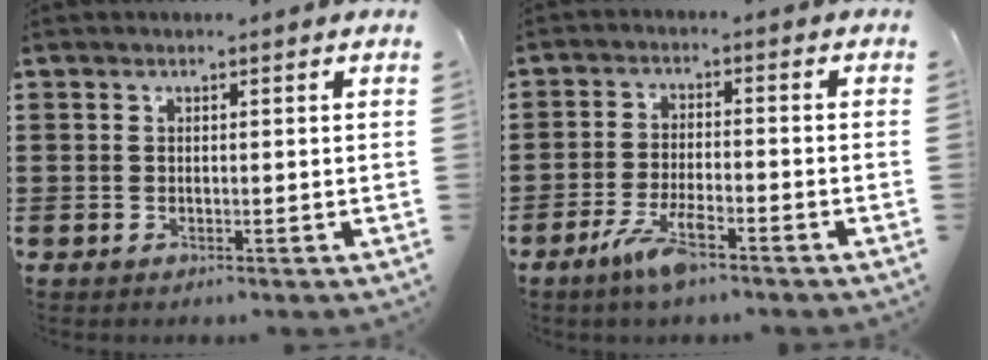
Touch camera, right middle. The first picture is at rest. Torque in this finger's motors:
{"motor_torque": [0.25, 0.42, 0.51, 0.20]}